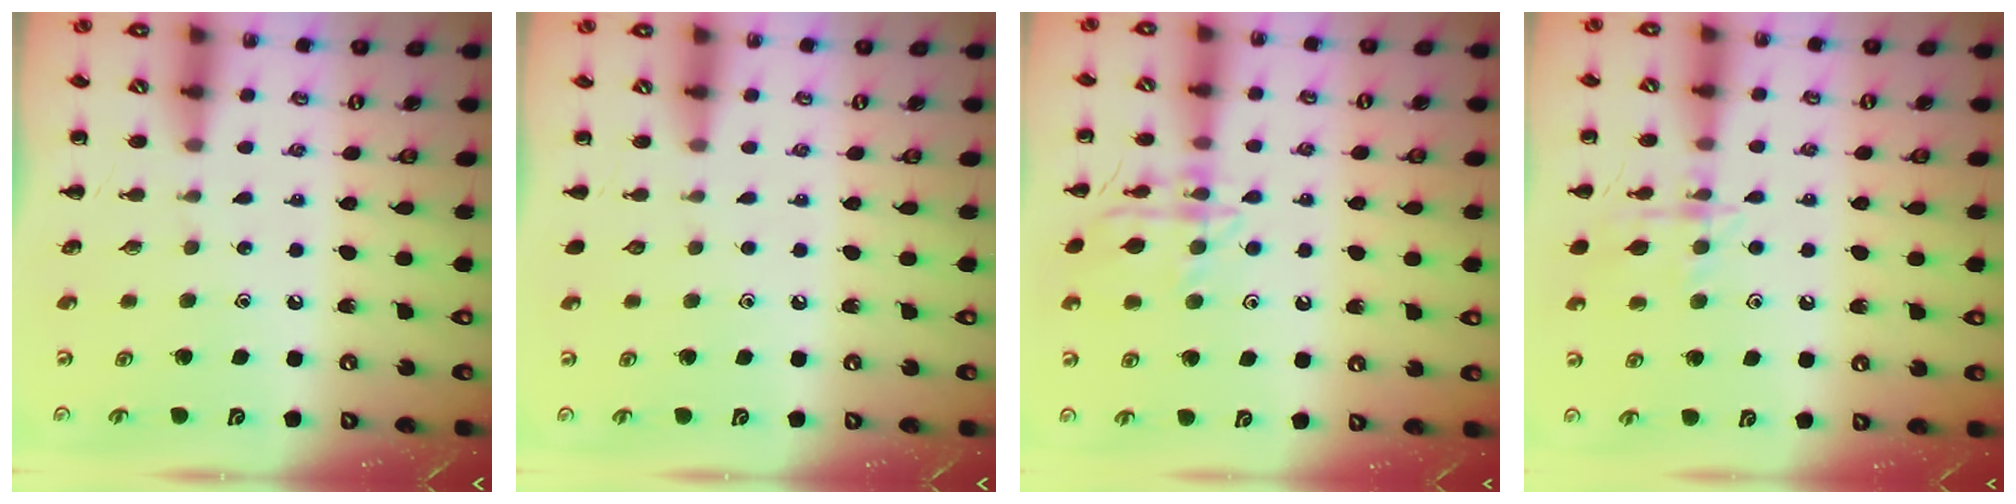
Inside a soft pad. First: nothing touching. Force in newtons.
{"total": 0.0}
{"total": 13.7, "press": 13.7, "slide": 0.6}
{"total": 11.7, "press": 11.7, "slide": 1.0}